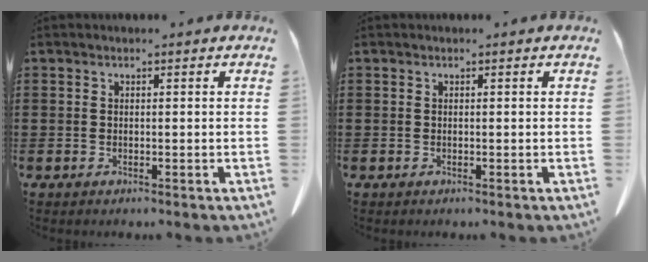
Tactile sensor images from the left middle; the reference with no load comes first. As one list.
[{"total": 0.0}]